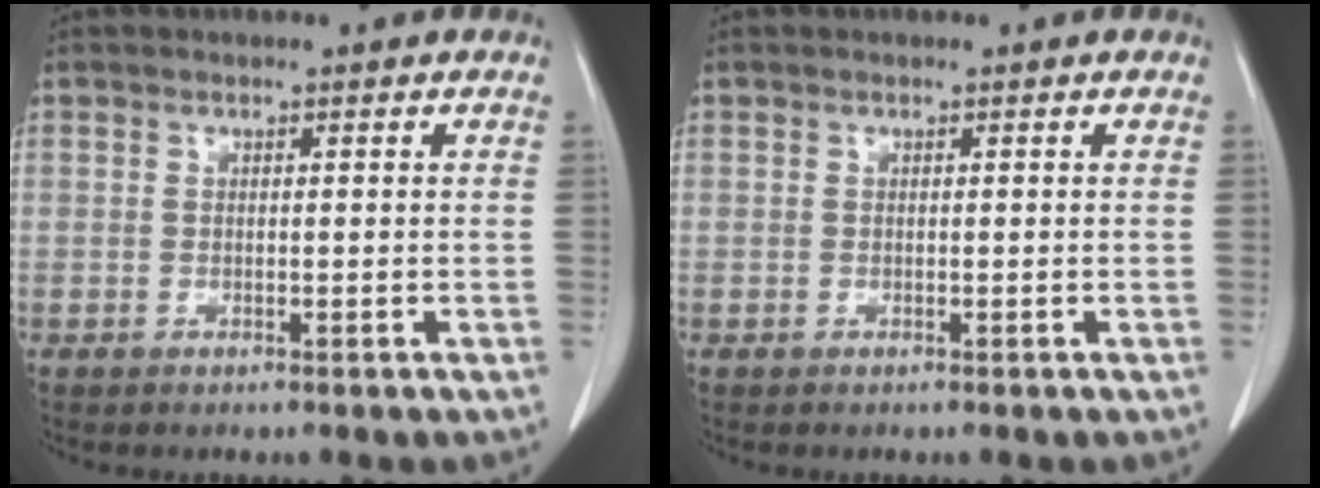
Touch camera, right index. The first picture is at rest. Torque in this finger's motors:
{"motor_torque": [0.00, 0.00, 0.00, 0.00]}